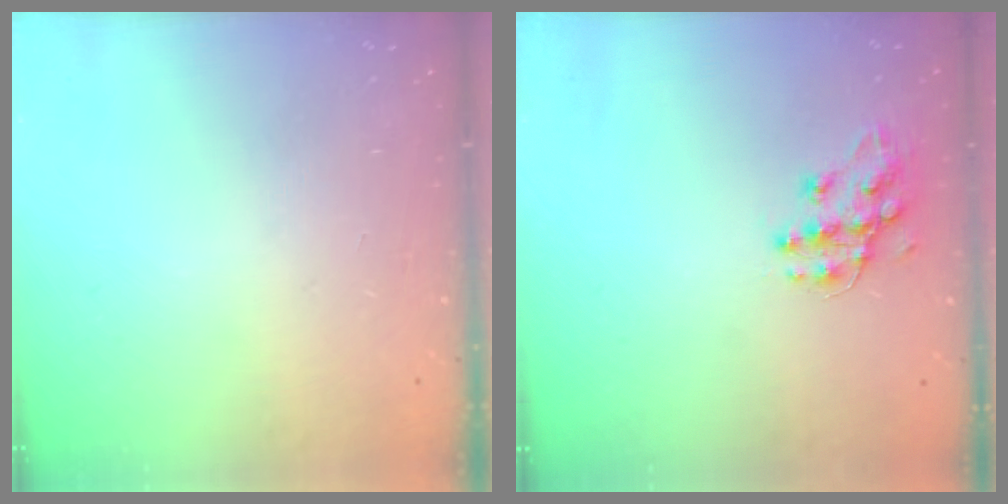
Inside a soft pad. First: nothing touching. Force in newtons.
{"total": 11.3, "press": 11.3, "slide": 0.2}